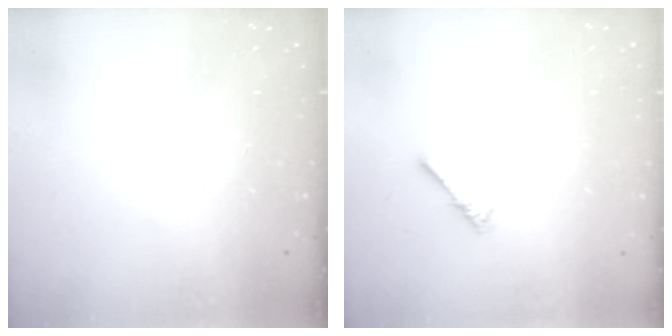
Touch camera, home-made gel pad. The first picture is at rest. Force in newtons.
{"total": 0.9, "press": 0.9, "slide": 0.3}